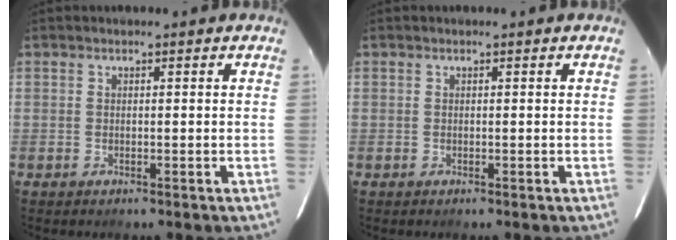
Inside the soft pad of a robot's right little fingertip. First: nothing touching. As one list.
[{"total": 0.0}]